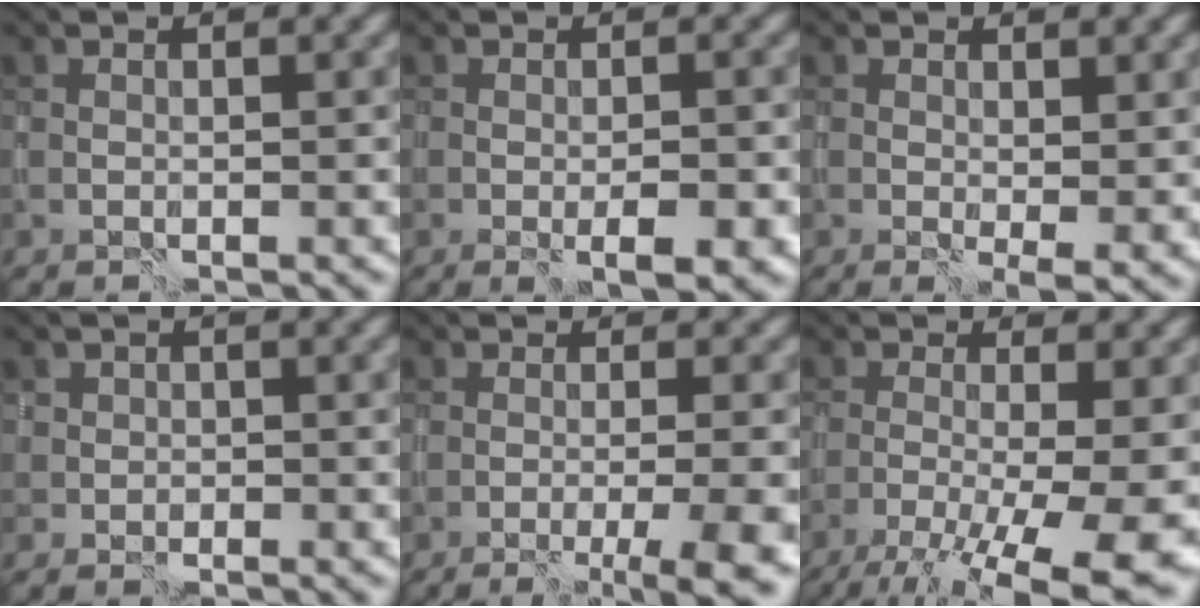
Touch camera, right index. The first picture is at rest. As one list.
[{"total": 2.6, "force": [-1.0, 0.5, 2.3], "torque": [-0.036, -0.012, -0.012]}, {"total": 2.8, "force": [0.5, 1.1, 2.5], "torque": [-0.036, -0.011, 0.010]}, {"total": 1.6, "force": [0.2, 1.6, 0.0], "torque": [0.008, 0.003, 0.000]}, {"total": 7.3, "force": [-2.4, 2.0, 6.6], "torque": [-0.059, -0.015, -0.026]}, {"total": 11.9, "force": [-5.2, 3.5, 10.1], "torque": [-0.159, -0.020, -0.077]}]